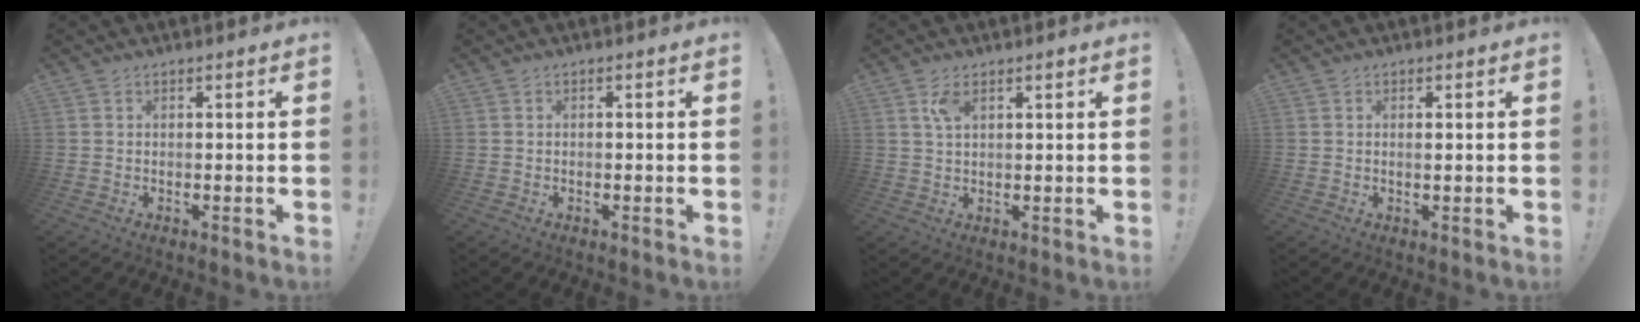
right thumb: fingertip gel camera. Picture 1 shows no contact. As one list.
[{"total": 0.6, "force": [-0.6, 0.1, 0.2], "torque": [-0.008, 0.002, -0.010]}, {"total": 3.8, "force": [1.8, 1.5, 3.0], "torque": [-0.047, -0.004, 0.028]}, {"total": 1.0, "force": [0.2, 0.0, 1.0], "torque": [-0.008, -0.005, 0.001]}]